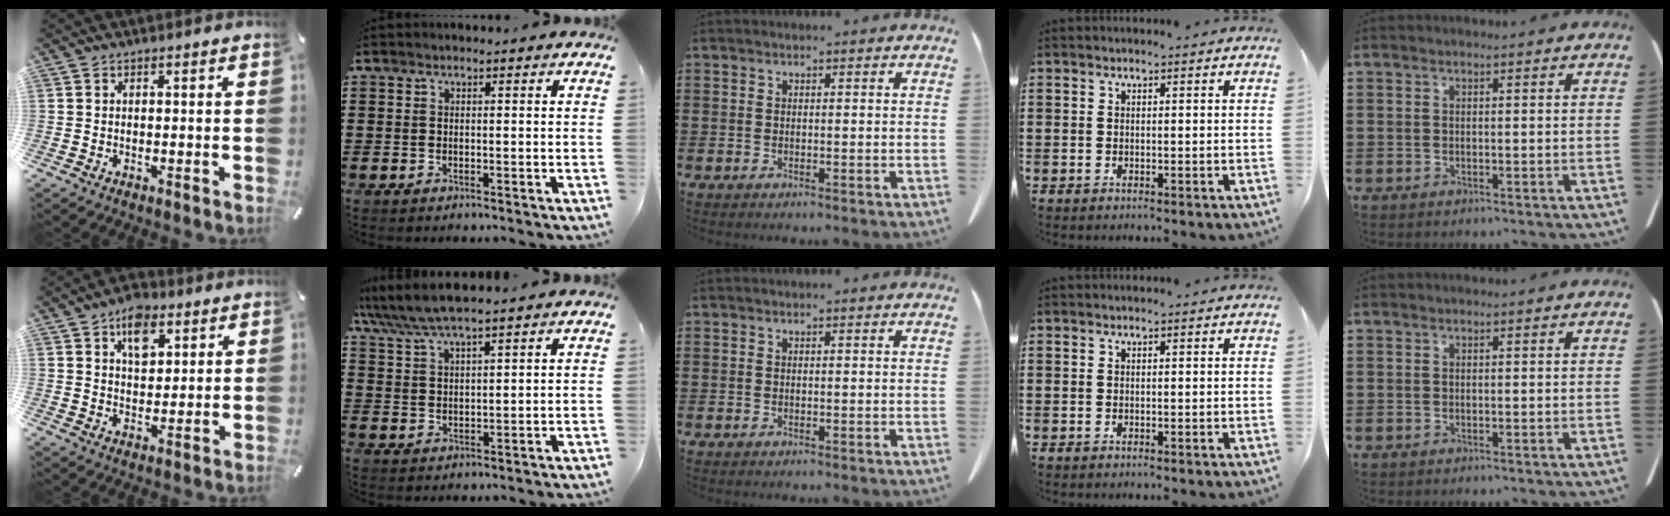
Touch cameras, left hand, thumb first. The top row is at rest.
{"thumb": {"total": 8.0, "force": [4.3, 5.1, 4.4], "torque": [-0.054, -0.015, 0.071]}, "index": {"total": 5.5, "force": [4.7, 0.5, 2.7], "torque": [-0.065, -0.015, 0.084]}}